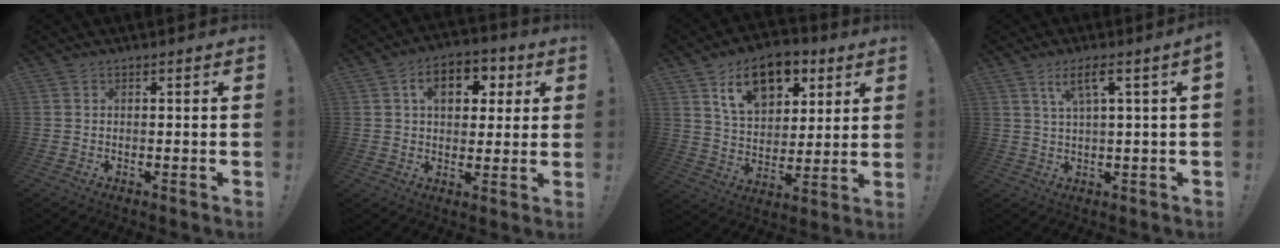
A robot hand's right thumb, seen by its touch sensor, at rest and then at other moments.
{"total": 10.6, "force": [3.3, 7.3, 6.9], "torque": [-0.092, 0.002, 0.055]}
{"total": 15.9, "force": [8.7, 9.9, 8.9], "torque": [-0.131, -0.035, 0.157]}
{"total": 5.7, "force": [2.1, 0.0, 5.3], "torque": [-0.096, -0.003, 0.033]}